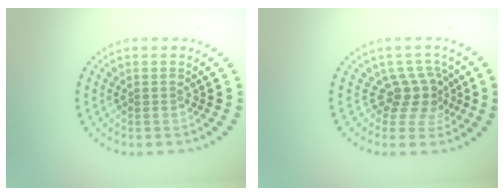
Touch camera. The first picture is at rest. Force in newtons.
{"total": 2.9, "press": 2.0, "slide": 2.1}